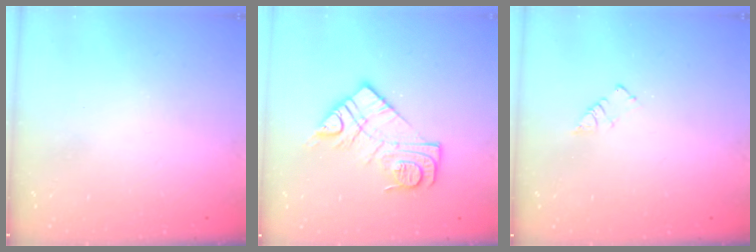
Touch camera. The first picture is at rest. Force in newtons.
{"total": 13.2, "press": 13.2, "slide": 1.0}
{"total": 2.9, "press": 2.9, "slide": 0.4}